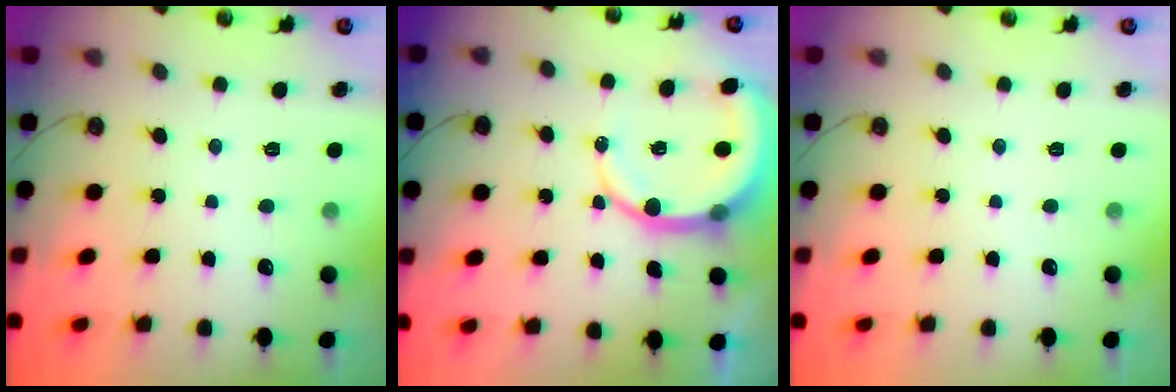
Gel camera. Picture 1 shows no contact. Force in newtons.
{"total": 10.6, "press": 10.5, "slide": 1.3}
{"total": 0.0}